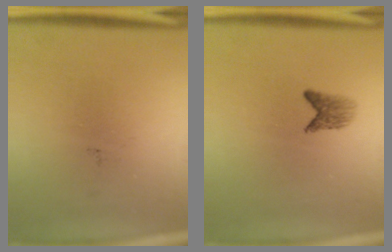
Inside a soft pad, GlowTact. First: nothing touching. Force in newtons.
{"total": 2.3}